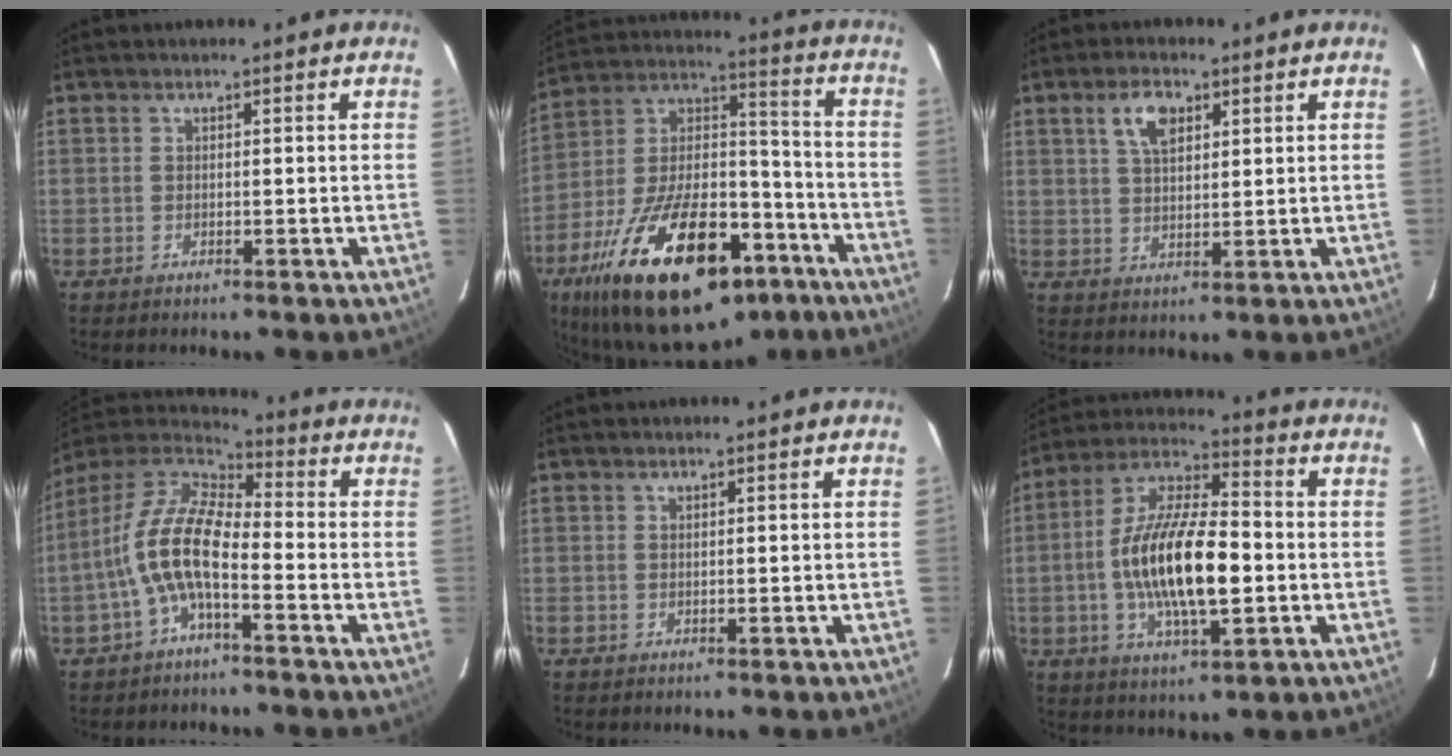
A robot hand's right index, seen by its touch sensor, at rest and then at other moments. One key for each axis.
{"total": 32.7, "fx": -19.0, "fy": 15.0, "fz": 21.9, "tx": -0.409, "ty": 0.003, "tz": -0.290}
{"total": 5.6, "fx": 2.7, "fy": 2.8, "fz": 4.1, "tx": -0.073, "ty": 0.010, "tz": 0.052}
{"total": 11.5, "fx": -3.5, "fy": 4.3, "fz": 10.1, "tx": -0.211, "ty": 0.014, "tz": -0.071}
{"total": 0.0}
{"total": 17.2, "fx": -2.2, "fy": 6.0, "fz": 16.0, "tx": -0.307, "ty": 0.003, "tz": -0.045}